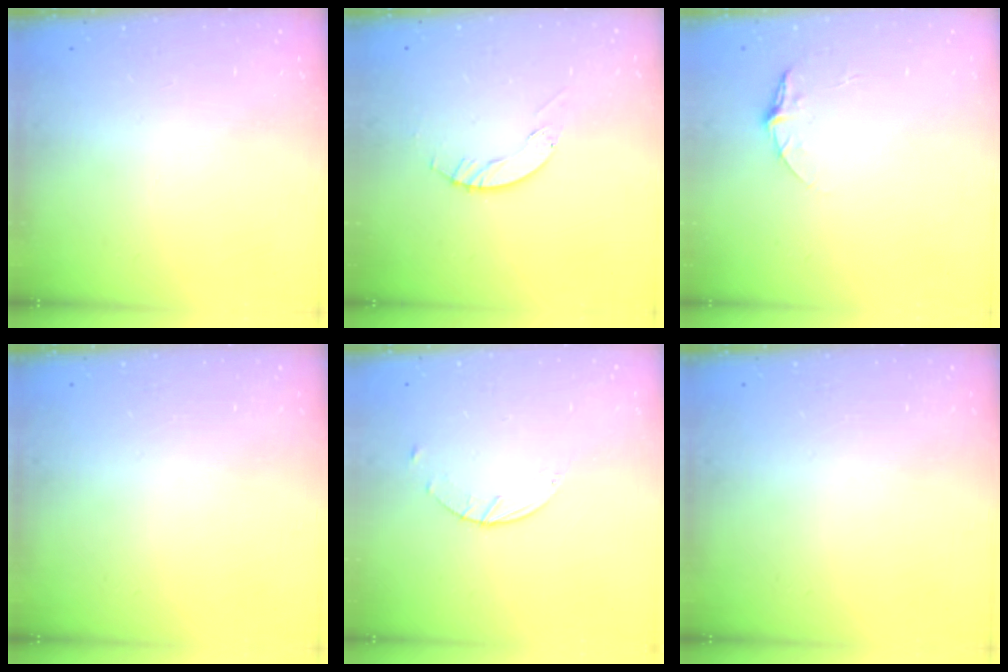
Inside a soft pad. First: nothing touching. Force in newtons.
{"total": 4.0, "press": 4.0, "slide": 0.4}
{"total": 5.8, "press": 5.8, "slide": 0.5}
{"total": 0.0}
{"total": 3.0, "press": 3.0, "slide": 0.4}
{"total": 0.0}